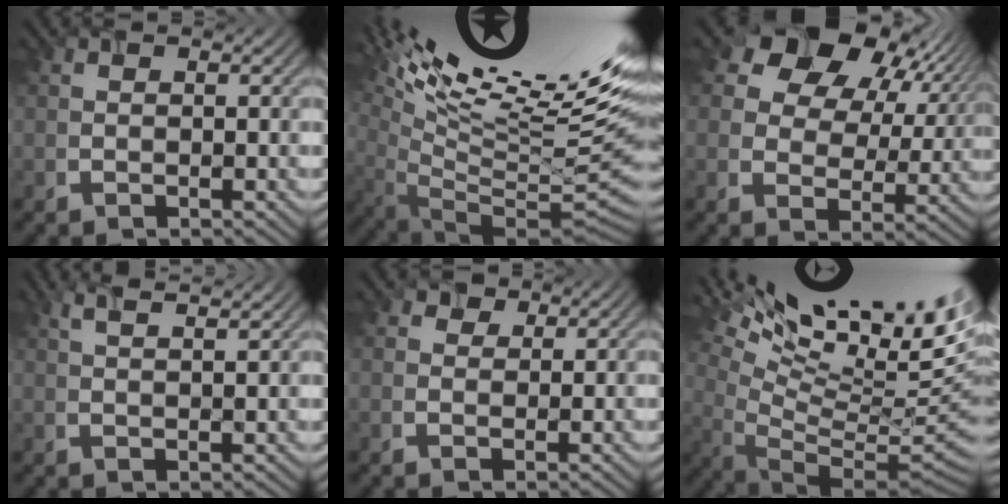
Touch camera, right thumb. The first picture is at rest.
{"total": 17.0, "force": [8.5, 3.6, 14.3], "torque": [-0.204, 0.020, 0.142]}
{"total": 14.2, "force": [6.7, 9.5, 8.1], "torque": [-0.150, 0.022, 0.108]}
{"total": 3.7, "force": [2.7, 0.6, 2.4], "torque": [-0.040, 0.007, 0.044]}
{"total": 1.8, "force": [1.0, 1.4, 0.5], "torque": [-0.010, -0.001, 0.023]}
{"total": 17.7, "force": [9.1, 5.2, 14.3], "torque": [-0.213, 0.016, 0.157]}